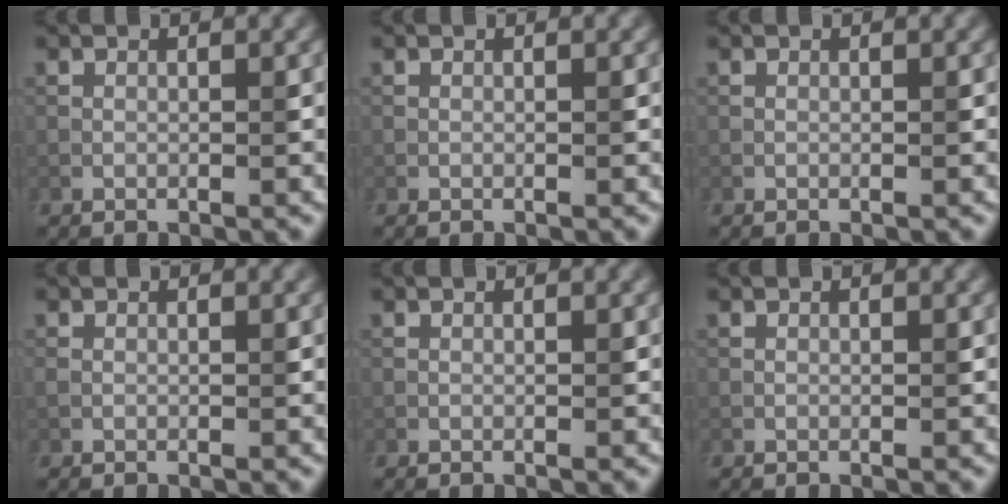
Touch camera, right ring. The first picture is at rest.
{"total": 0.0}
{"total": 0.0}
{"total": 0.6, "force": [0.0, 0.3, 0.6], "torque": [-0.011, 0.000, 0.000]}
{"total": 0.0}
{"total": 0.0}